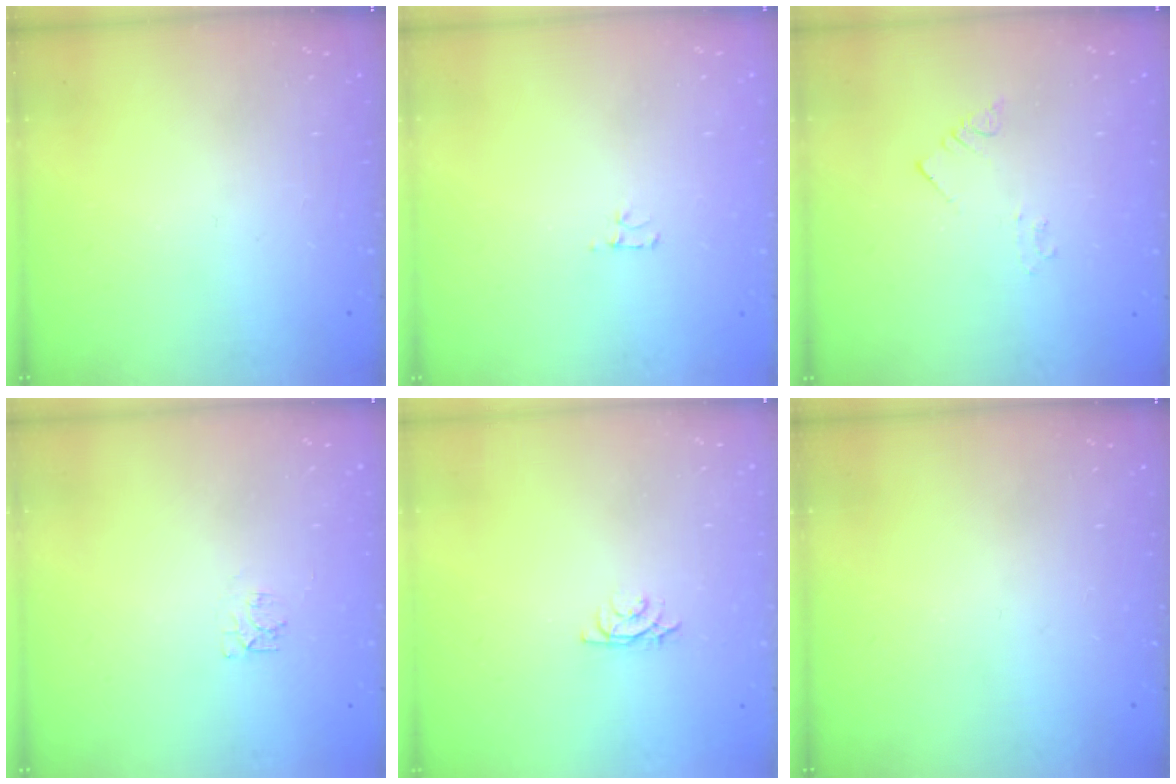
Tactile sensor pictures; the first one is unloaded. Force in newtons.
{"total": 2.7, "press": 2.7, "slide": 0.3}
{"total": 2.1, "press": 2.1, "slide": 0.3}
{"total": 4.6, "press": 4.5, "slide": 0.5}
{"total": 3.0, "press": 3.0, "slide": 0.5}
{"total": 0.0}